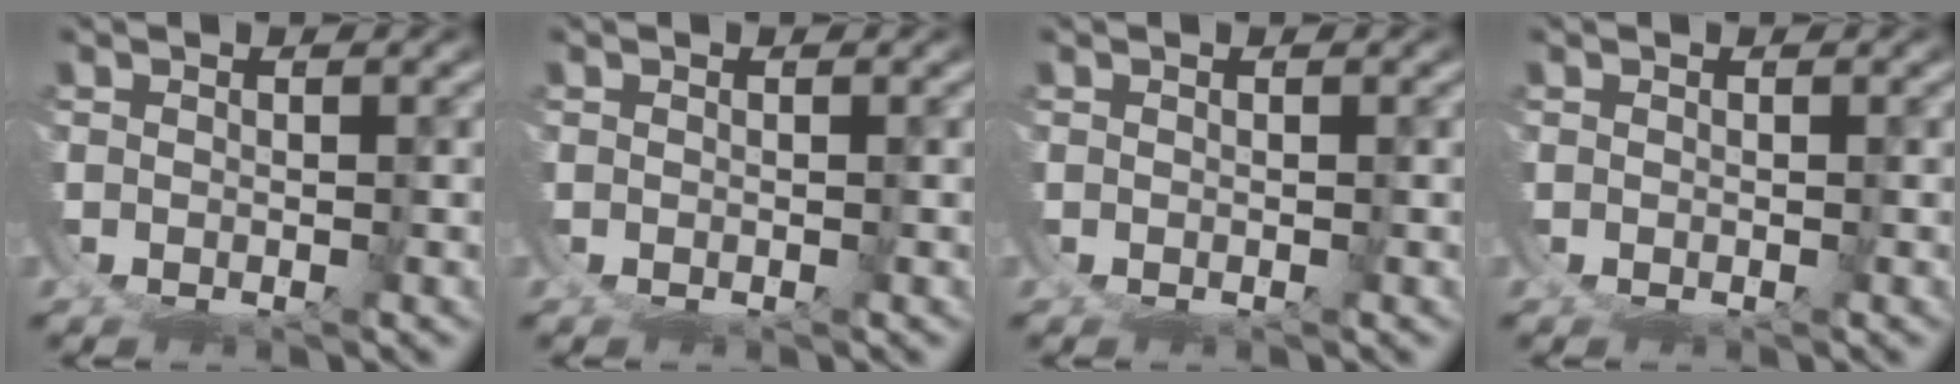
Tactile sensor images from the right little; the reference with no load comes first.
{"total": 0.0}
{"total": 0.0}
{"total": 0.0}